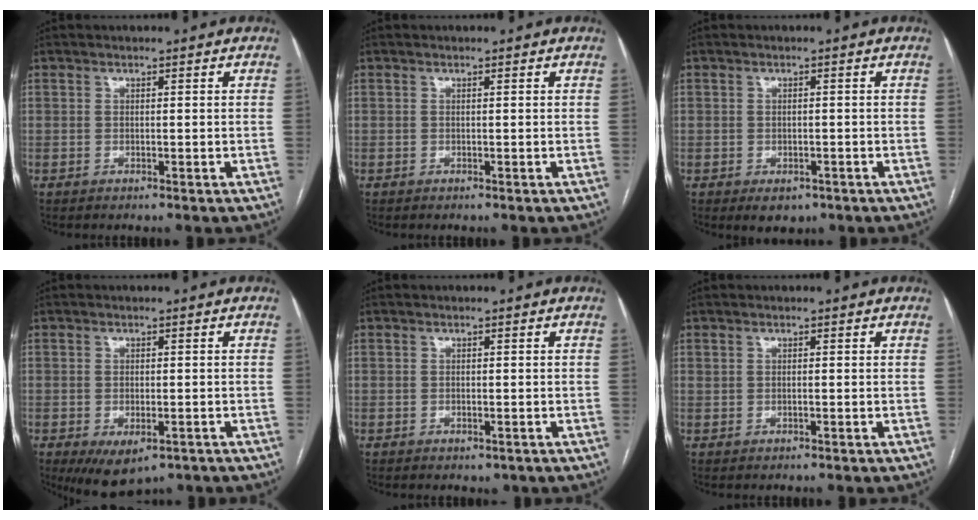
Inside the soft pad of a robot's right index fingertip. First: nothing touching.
{"total": 0.0}
{"total": 3.2, "force": [-1.7, 2.2, 1.5], "torque": [-0.013, 0.000, -0.012]}
{"total": 6.7, "force": [-3.7, 3.4, 4.5], "torque": [-0.071, -0.011, -0.049]}
{"total": 1.2, "force": [-0.6, 0.8, 0.7], "torque": [-0.008, 0.000, 0.000]}
{"total": 0.0}